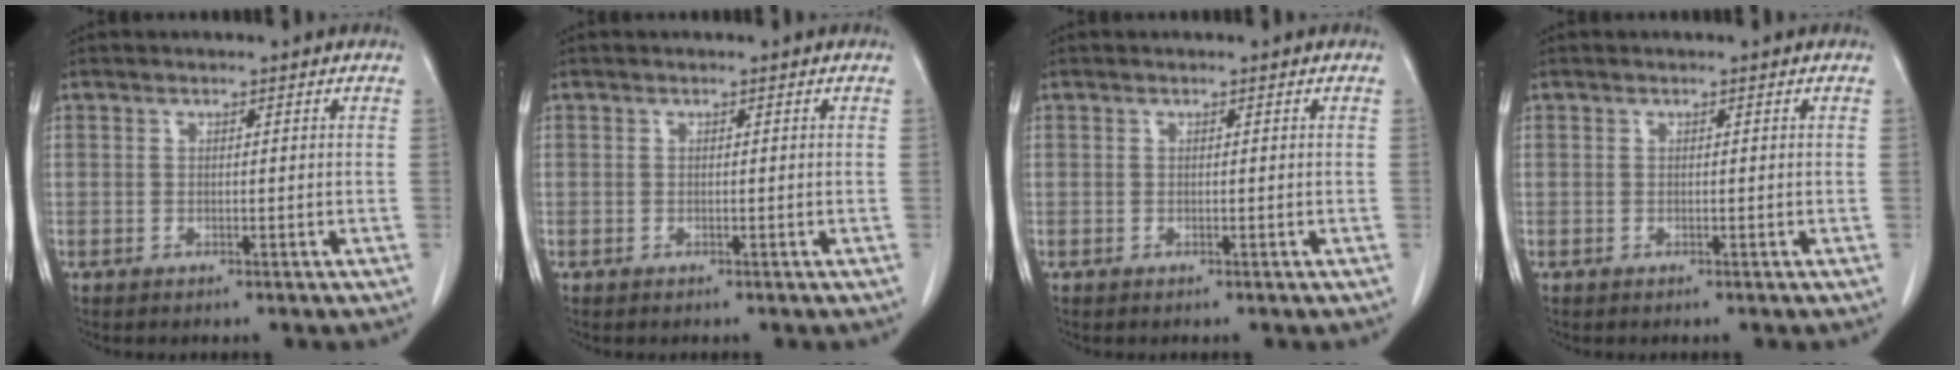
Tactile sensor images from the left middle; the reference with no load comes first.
{"total": 0.0}
{"total": 0.0}
{"total": 0.0}